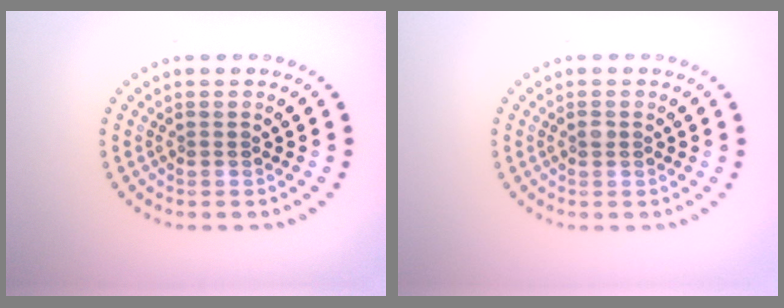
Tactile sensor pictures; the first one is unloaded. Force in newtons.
{"total": 0.6, "press": 0.6, "slide": 0.1}